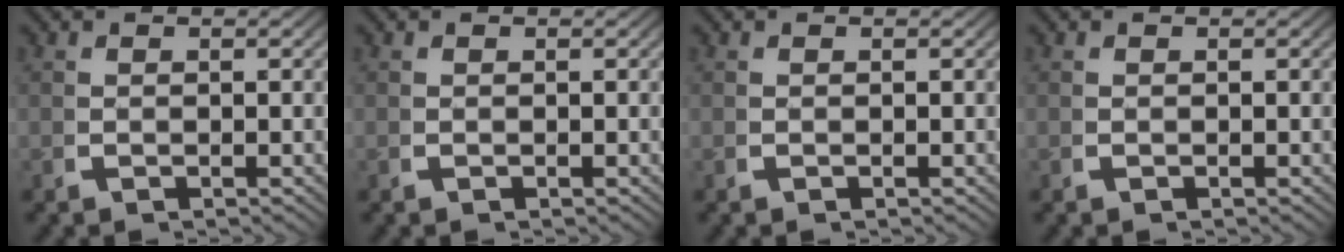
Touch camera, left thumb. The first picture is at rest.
{"total": 0.0}
{"total": 0.5, "force": [0.3, -0.4, -0.2], "torque": [0.007, -0.002, 0.006]}
{"total": 0.0}